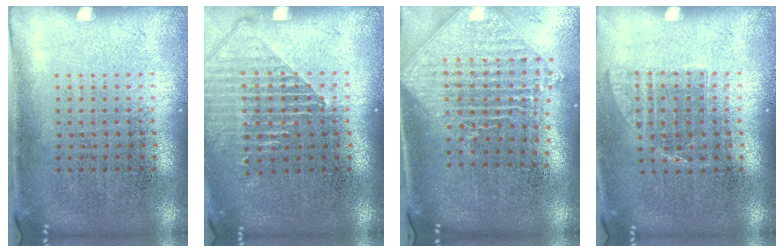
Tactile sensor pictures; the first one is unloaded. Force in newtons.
{"total": 1.3, "press": 1.3, "slide": 0.1}
{"total": 2.3, "press": 1.8, "slide": 1.5}
{"total": 1.0, "press": 0.8, "slide": 0.5}